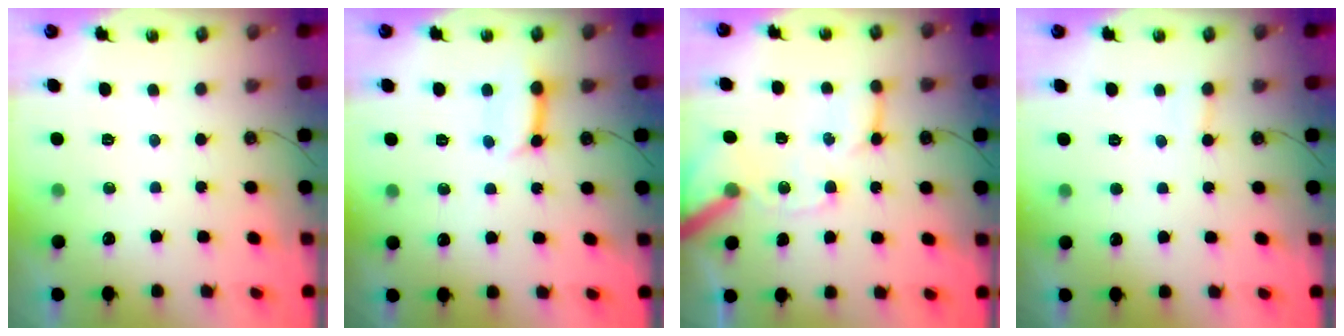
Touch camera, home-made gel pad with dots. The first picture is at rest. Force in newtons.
{"total": 8.8, "press": 8.8, "slide": 0.9}
{"total": 13.6, "press": 13.5, "slide": 1.8}
{"total": 3.9, "press": 3.9, "slide": 0.6}